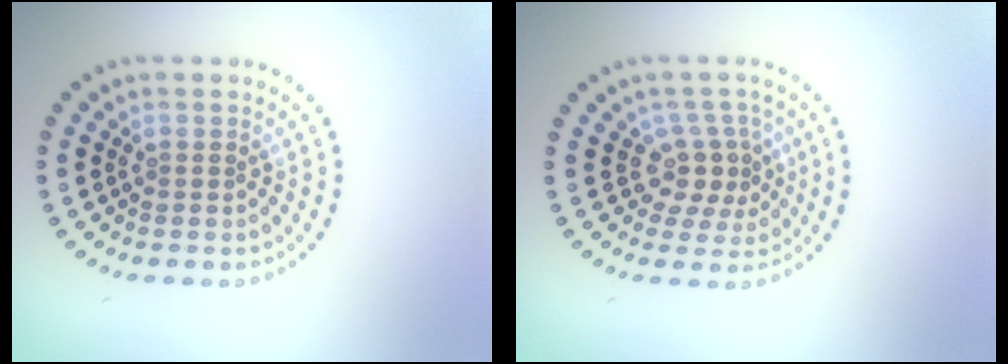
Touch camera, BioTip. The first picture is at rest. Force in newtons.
{"total": 3.0, "press": 2.2, "slide": 2.1}